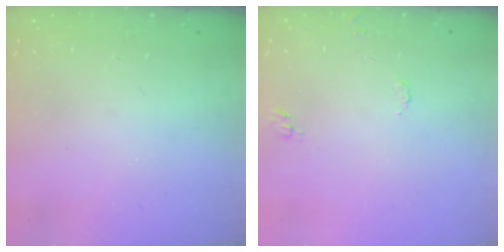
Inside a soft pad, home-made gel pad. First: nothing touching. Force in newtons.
{"total": 5.6, "press": 5.6, "slide": 0.5}